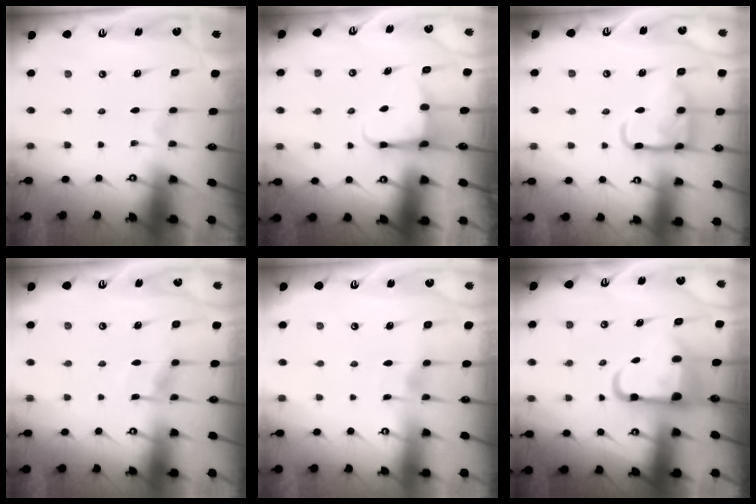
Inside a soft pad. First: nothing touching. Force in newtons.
{"total": 5.1, "press": 5.0, "slide": 0.7}
{"total": 13.7, "press": 13.7, "slide": 1.1}
{"total": 5.7, "press": 5.6, "slide": 0.6}
{"total": 2.6, "press": 2.6, "slide": 0.3}
{"total": 8.9, "press": 8.5, "slide": 2.5}